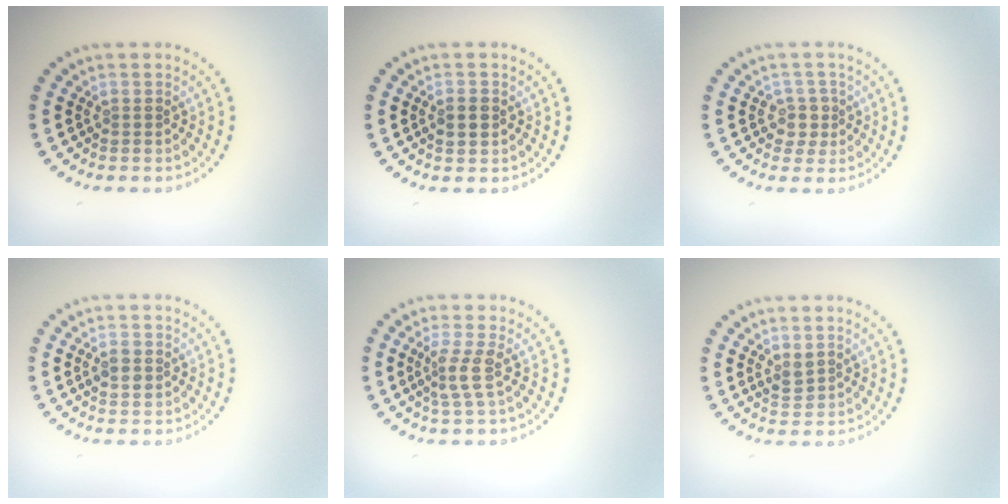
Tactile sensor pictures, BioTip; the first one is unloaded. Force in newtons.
{"total": 1.7, "press": 1.7, "slide": 0.2}
{"total": 2.0, "press": 1.6, "slide": 1.1}
{"total": 1.6, "press": 1.6, "slide": 0.0}
{"total": 2.4, "press": 1.7, "slide": 1.7}
{"total": 1.5, "press": 1.4, "slide": 0.3}